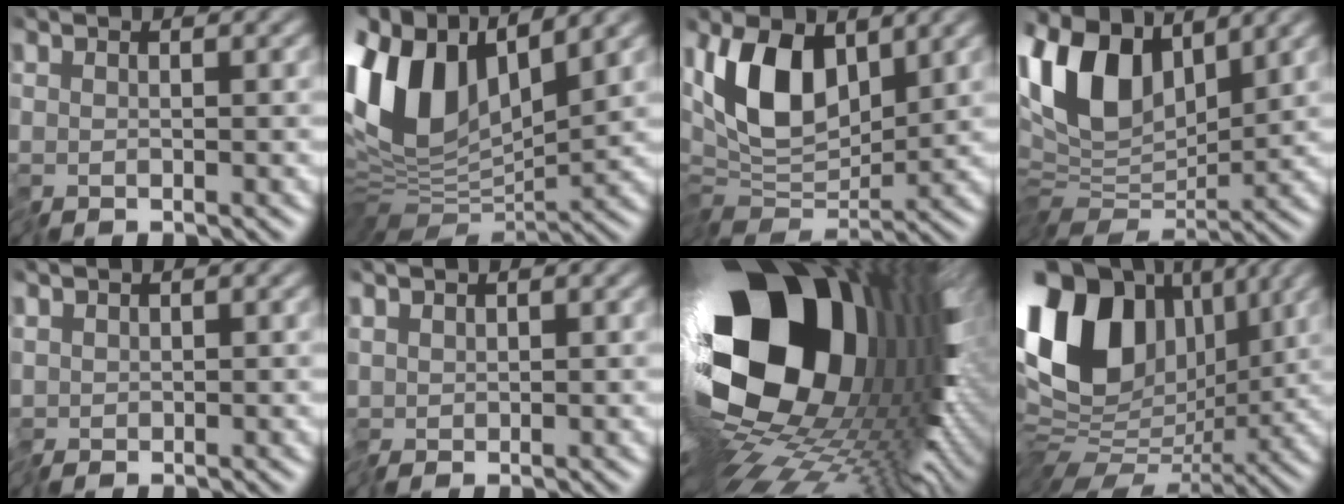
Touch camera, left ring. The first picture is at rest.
{"total": 12.3, "force": [4.2, 6.5, 9.6], "torque": [-0.213, 0.020, 0.065]}
{"total": 7.9, "force": [2.2, 4.2, 6.4], "torque": [-0.130, -0.005, 0.029]}
{"total": 11.2, "force": [4.3, 6.4, 8.1], "torque": [-0.180, 0.016, 0.072]}
{"total": 0.9, "force": [0.3, 0.8, 0.4], "torque": [-0.013, 0.001, 0.003]}
{"total": 1.2, "force": [0.4, 1.0, 0.5], "torque": [-0.018, 0.002, 0.004]}
{"total": 21.3, "force": [1.4, 13.8, 16.2], "torque": [-0.294, -0.062, 0.031]}
{"total": 15.7, "force": [4.3, 11.1, 10.3], "torque": [-0.212, 0.034, 0.061]}